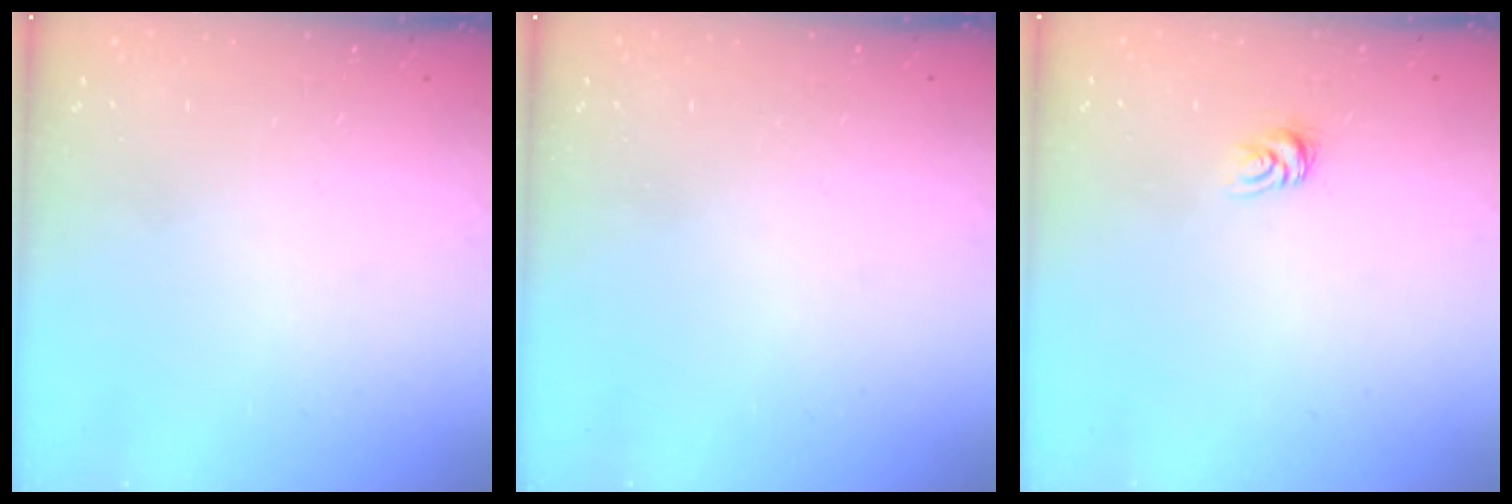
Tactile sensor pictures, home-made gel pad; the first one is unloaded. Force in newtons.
{"total": 0.0}
{"total": 4.1, "press": 4.1, "slide": 0.2}